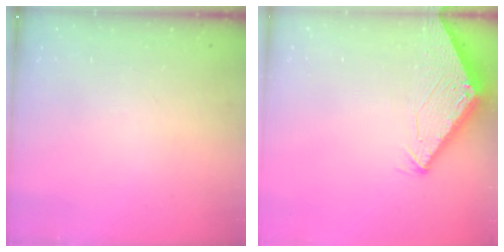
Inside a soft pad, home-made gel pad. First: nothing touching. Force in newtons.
{"total": 2.8, "press": 2.8, "slide": 0.2}